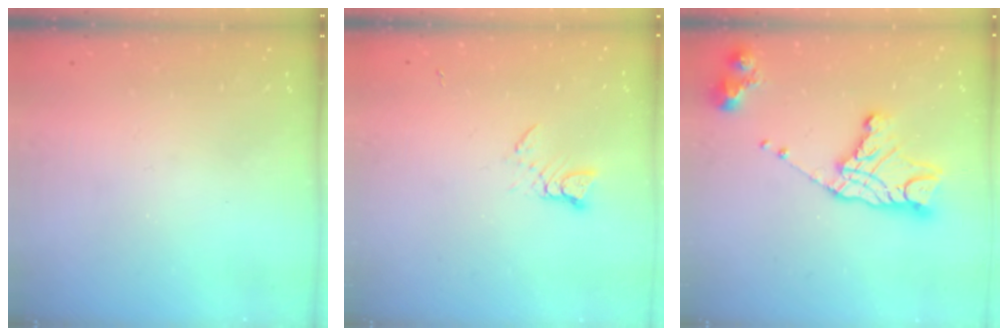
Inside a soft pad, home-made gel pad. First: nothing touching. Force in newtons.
{"total": 3.6, "press": 3.6, "slide": 0.5}
{"total": 15.7, "press": 15.6, "slide": 1.3}